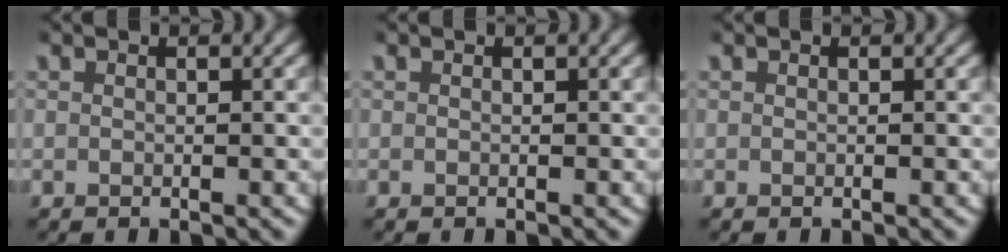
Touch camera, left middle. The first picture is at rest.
{"total": 0.0}
{"total": 0.0}